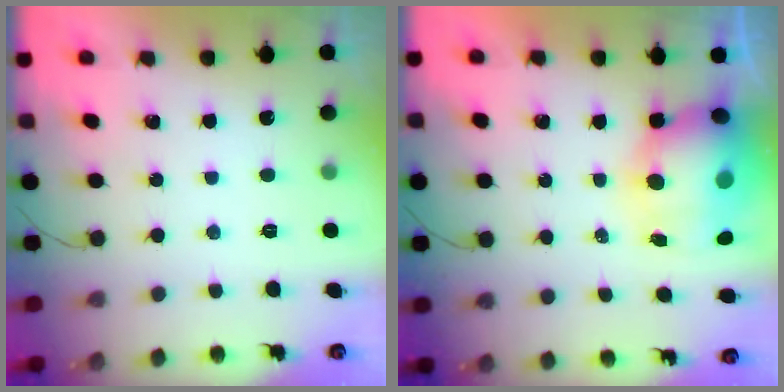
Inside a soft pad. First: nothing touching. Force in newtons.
{"total": 14.3, "press": 13.9, "slide": 3.2}